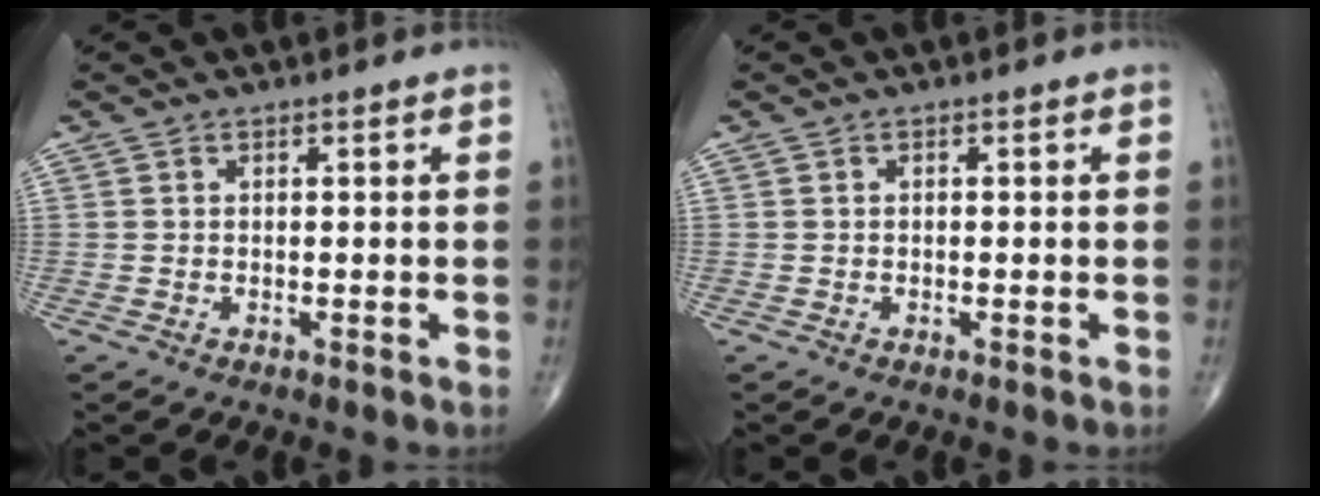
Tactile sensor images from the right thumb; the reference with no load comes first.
{"total": 0.0}